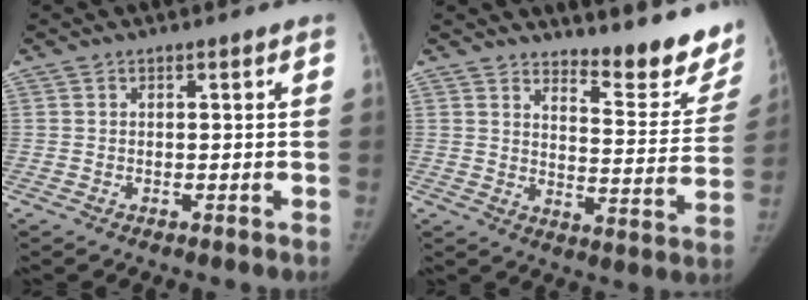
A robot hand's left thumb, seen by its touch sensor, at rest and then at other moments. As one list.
[{"total": 14.2, "force": [12.7, 3.6, 5.2], "torque": [-0.029, -0.127, 0.156]}]